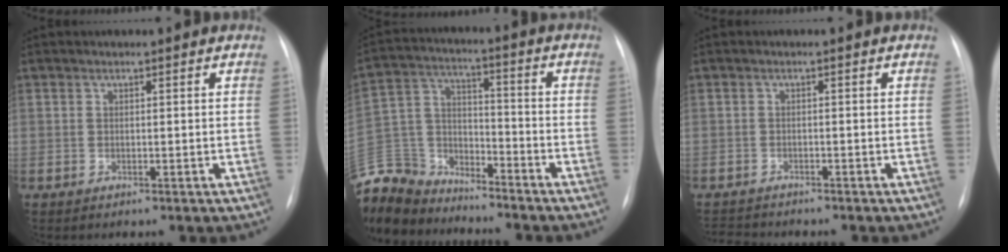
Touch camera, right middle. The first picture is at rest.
{"total": 15.9, "force": [-14.9, 5.0, 2.8], "torque": [-0.076, 0.027, -0.276]}
{"total": 3.1, "force": [-3.1, 0.3, 0.1], "torque": [-0.003, -0.015, -0.049]}